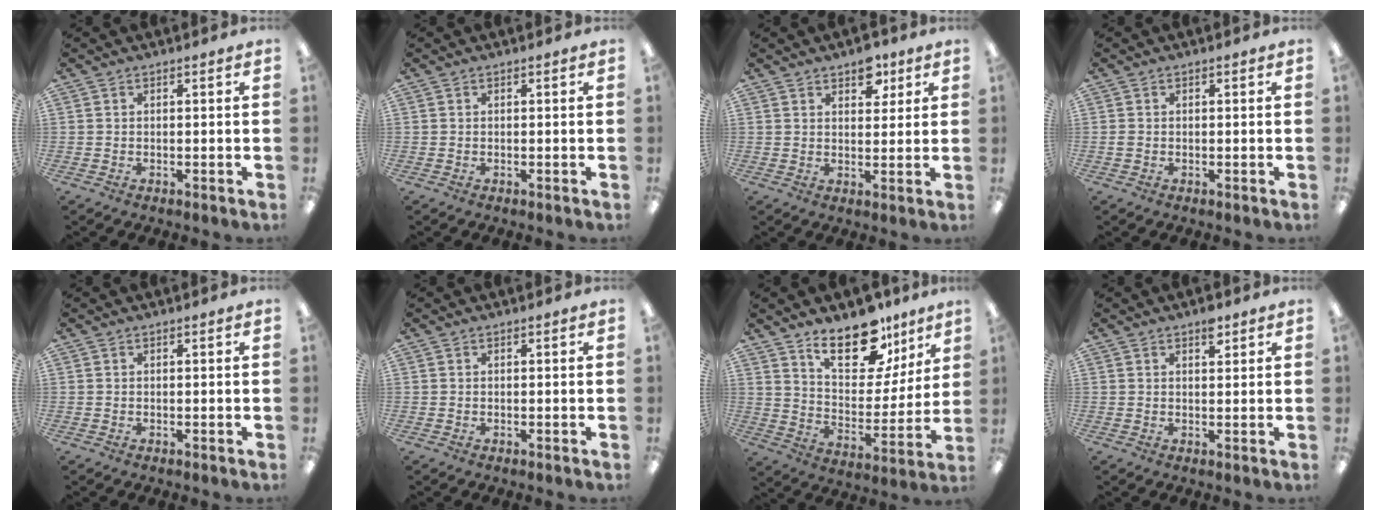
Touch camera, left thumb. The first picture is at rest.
{"total": 0.0}
{"total": 6.0, "force": [4.1, 3.4, 2.8], "torque": [-0.018, -0.018, 0.067]}
{"total": 0.6, "force": [-0.1, 0.6, 0.3], "torque": [-0.006, 0.003, -0.003]}
{"total": 0.0}
{"total": 0.0}
{"total": 17.7, "force": [12.4, 8.3, 9.4], "torque": [-0.132, -0.080, 0.216]}
{"total": 6.1, "force": [4.4, 3.1, 3.1], "torque": [-0.021, -0.025, 0.071]}